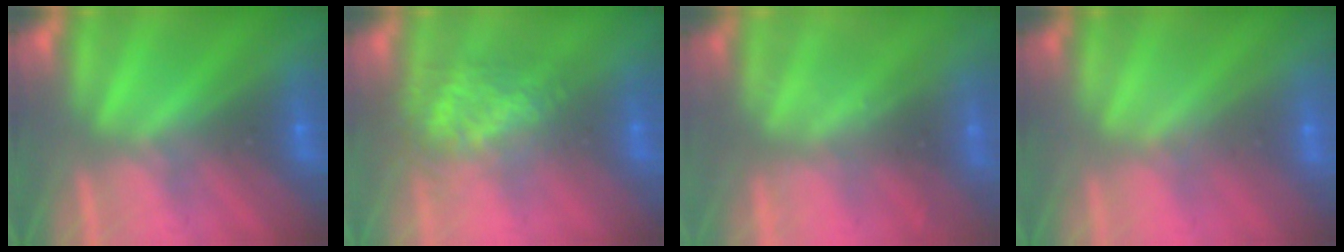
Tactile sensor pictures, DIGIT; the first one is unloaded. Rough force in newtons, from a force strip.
{"total": 3.8}
{"total": 2.3}
{"total": 1.9}